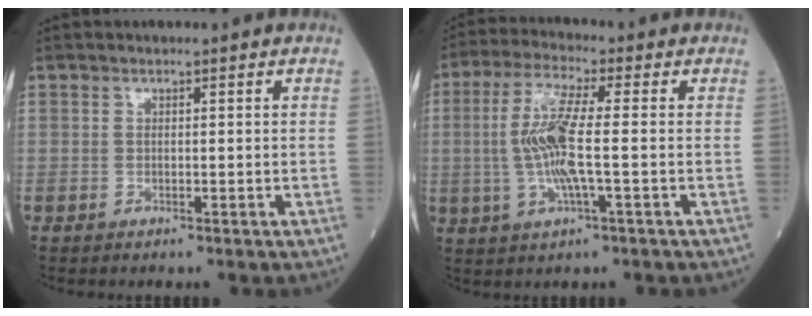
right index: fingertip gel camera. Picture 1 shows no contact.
{"total": 9.4, "force": [-0.5, 0.9, 9.3], "torque": [-0.198, 0.003, -0.017]}